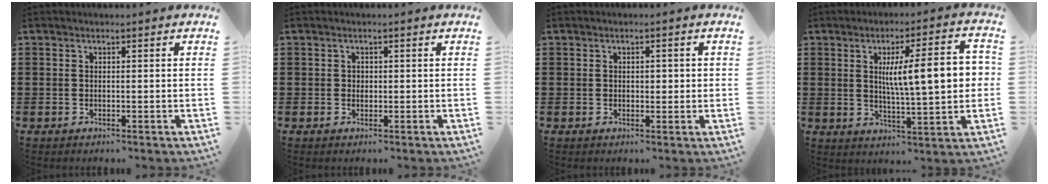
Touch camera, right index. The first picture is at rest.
{"total": 0.7, "force": [0.1, 0.7, 0.3], "torque": [-0.007, 0.003, 0.003]}
{"total": 1.3, "force": [0.1, 0.7, 1.1], "torque": [-0.021, 0.007, -0.001]}
{"total": 11.8, "force": [2.2, 2.7, 11.2], "torque": [-0.183, 0.004, 0.029]}